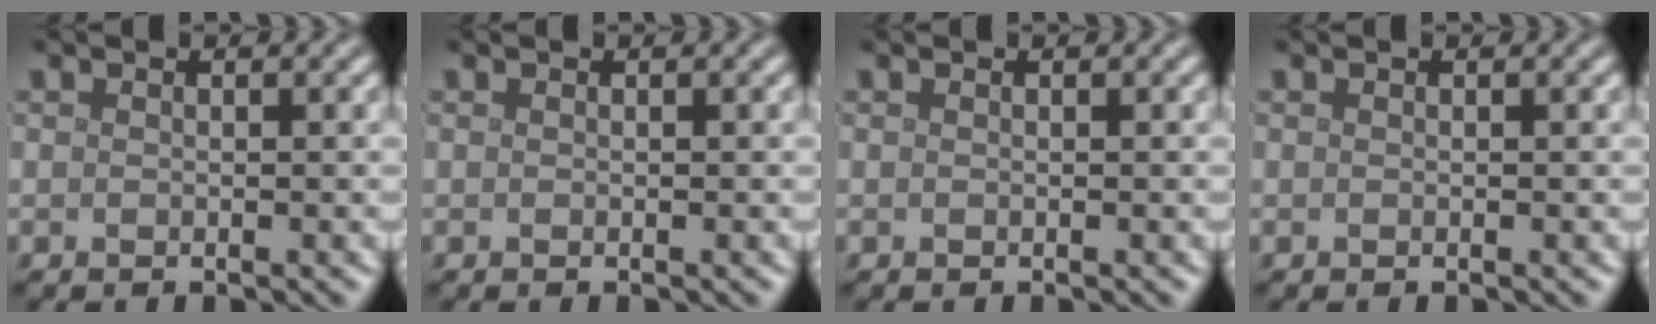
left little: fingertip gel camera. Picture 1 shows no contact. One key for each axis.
{"total": 0.0}
{"total": 0.0}
{"total": 0.0}